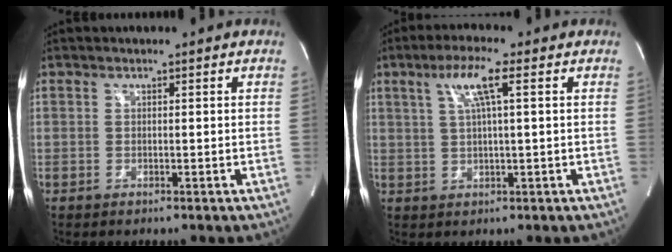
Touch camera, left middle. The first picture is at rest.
{"total": 5.9, "force": [2.3, 0.1, 5.5], "torque": [-0.106, 0.008, 0.044]}